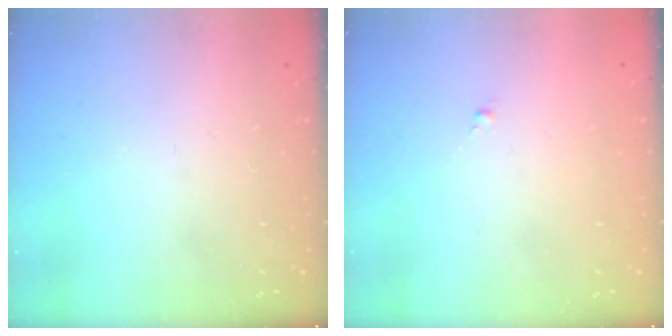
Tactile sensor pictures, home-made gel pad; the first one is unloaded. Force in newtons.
{"total": 0.0}